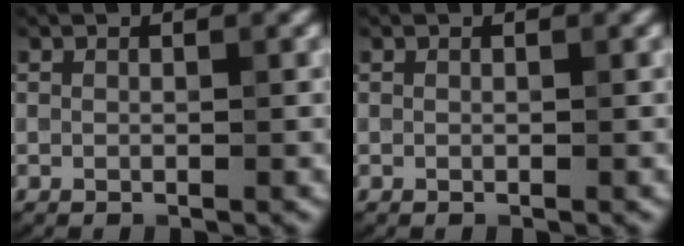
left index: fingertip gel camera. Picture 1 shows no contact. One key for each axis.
{"total": 0.0}